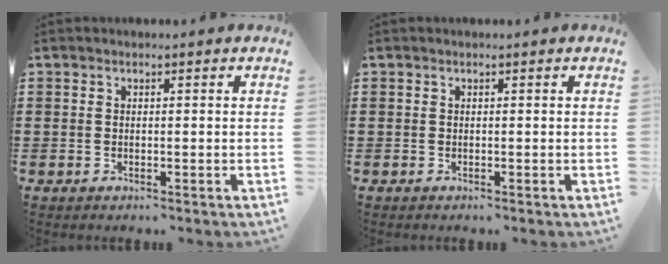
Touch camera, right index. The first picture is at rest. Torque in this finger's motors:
{"motor_torque": [0.19, 0.39, 0.08, 0.01]}